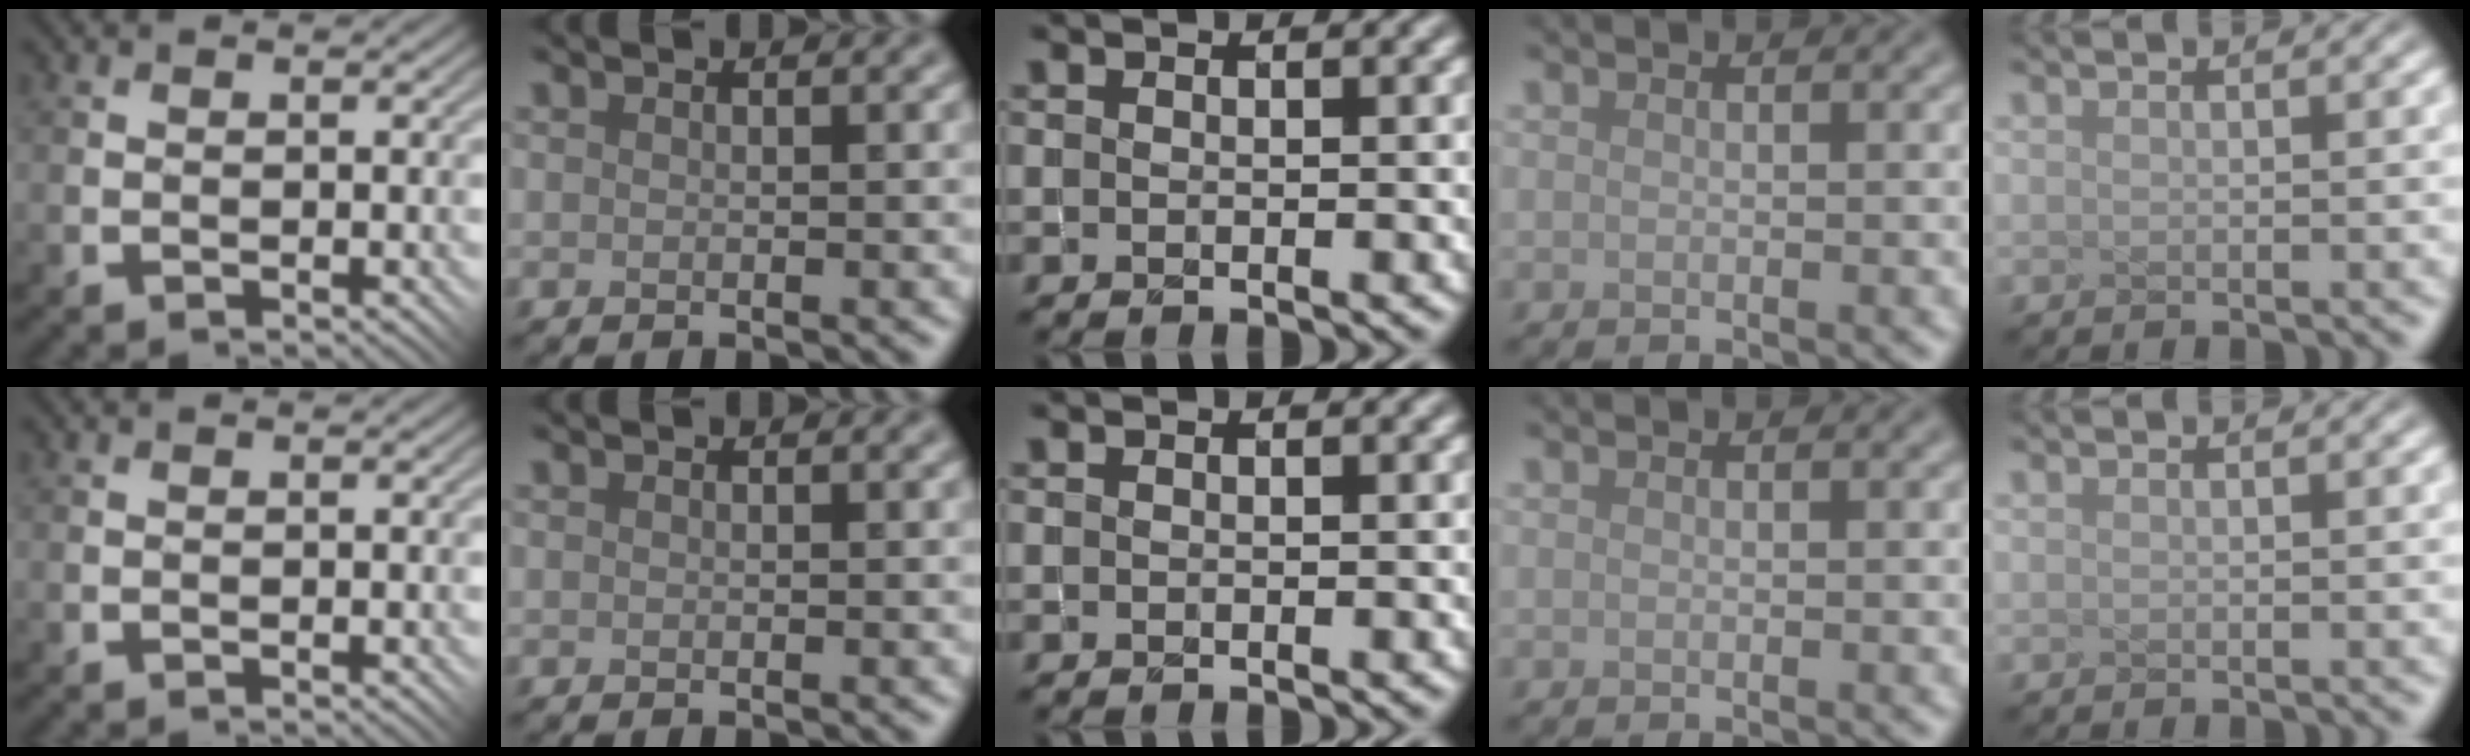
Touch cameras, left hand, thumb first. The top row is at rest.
{}